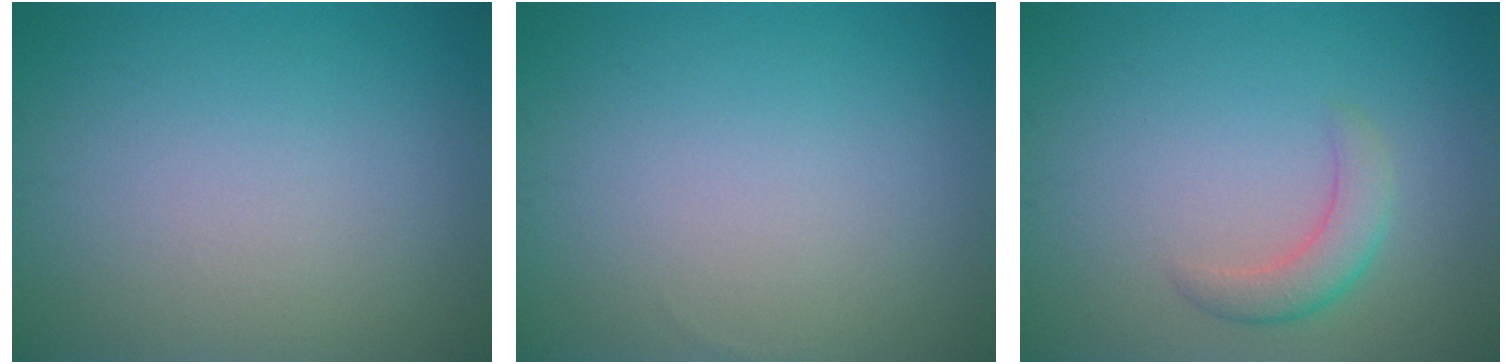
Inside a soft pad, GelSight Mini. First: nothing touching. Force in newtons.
{"total": 0.0}
{"total": 2.5, "press": 2.5, "slide": 0.0}